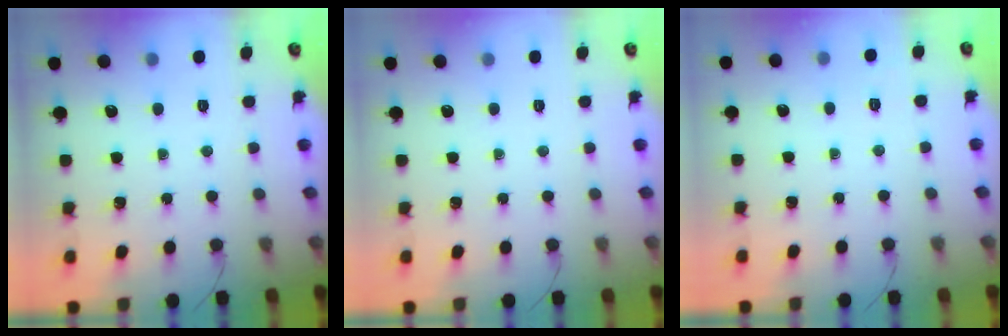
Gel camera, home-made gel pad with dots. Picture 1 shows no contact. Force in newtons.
{"total": 0.0}
{"total": 4.0, "press": 3.7, "slide": 1.4}